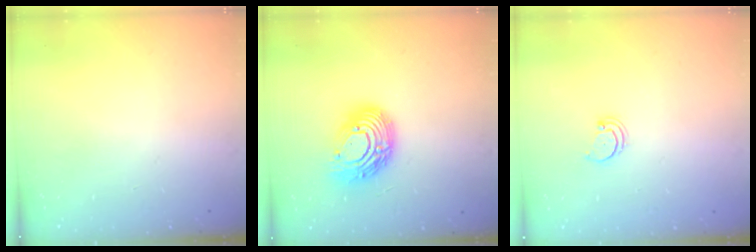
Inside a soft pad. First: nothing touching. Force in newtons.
{"total": 13.9, "press": 13.9, "slide": 0.9}
{"total": 2.4, "press": 2.3, "slide": 0.5}